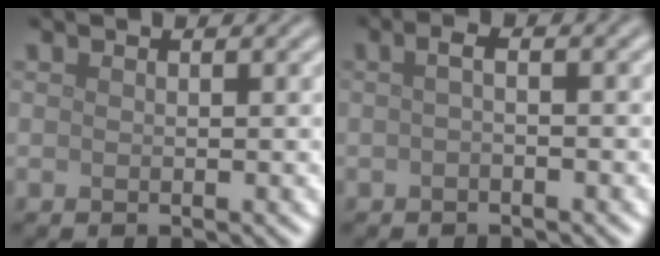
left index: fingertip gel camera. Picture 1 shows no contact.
{"total": 1.6, "force": [-0.1, 0.4, 1.5], "torque": [-0.027, 0.001, -0.007]}